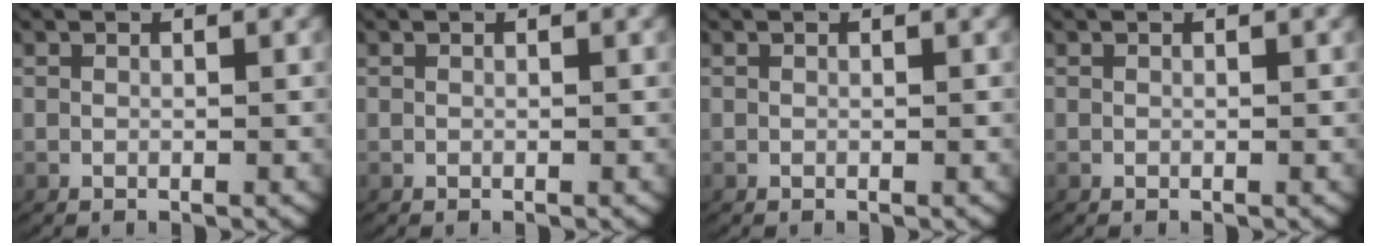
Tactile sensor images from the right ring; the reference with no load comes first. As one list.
[{"total": 0.0}, {"total": 0.0}, {"total": 0.0}]